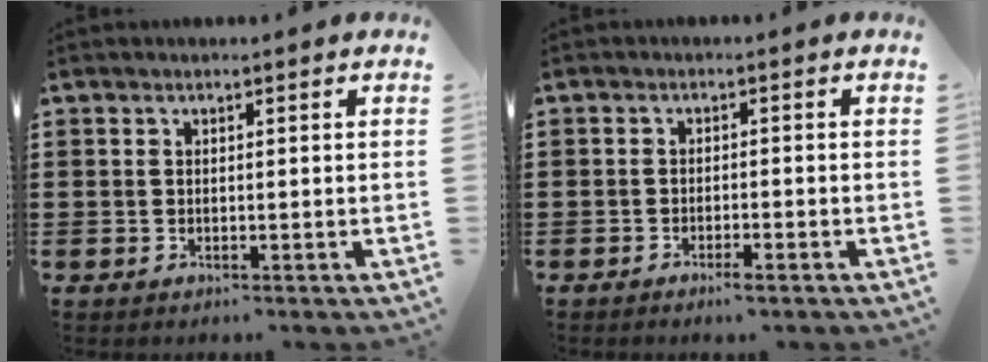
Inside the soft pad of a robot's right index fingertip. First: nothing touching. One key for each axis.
{"total": 1.6, "fx": -1.4, "fy": 0.1, "fz": 0.8, "tx": -0.017, "ty": -0.002, "tz": -0.025}